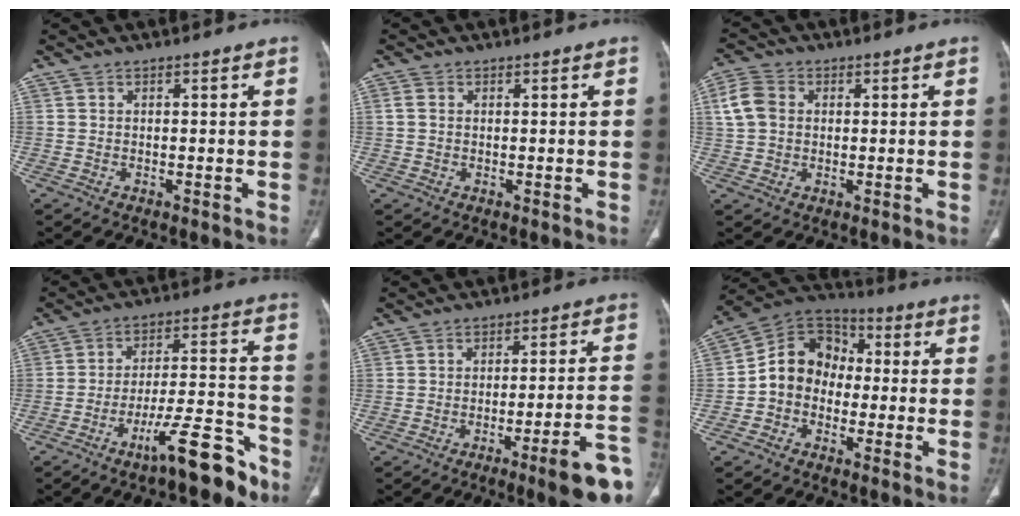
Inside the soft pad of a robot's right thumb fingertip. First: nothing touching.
{"total": 1.7, "force": [0.3, 1.3, 1.1], "torque": [-0.029, 0.004, 0.007]}
{"total": 6.9, "force": [1.3, 5.4, 4.1], "torque": [-0.084, 0.012, 0.023]}
{"total": 13.5, "force": [-9.2, 3.3, 9.4], "torque": [-0.144, 0.077, -0.151]}
{"total": 13.0, "force": [-6.8, 1.1, 11.1], "torque": [-0.129, 0.035, -0.088]}
{"total": 11.1, "force": [-1.5, 9.4, 5.8], "torque": [-0.075, 0.044, -0.043]}